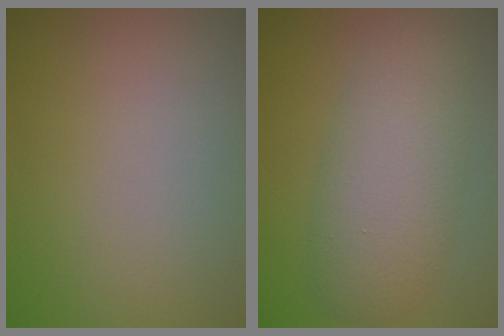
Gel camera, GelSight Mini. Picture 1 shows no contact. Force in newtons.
{"total": 6.4, "press": 6.4, "slide": 0.5}